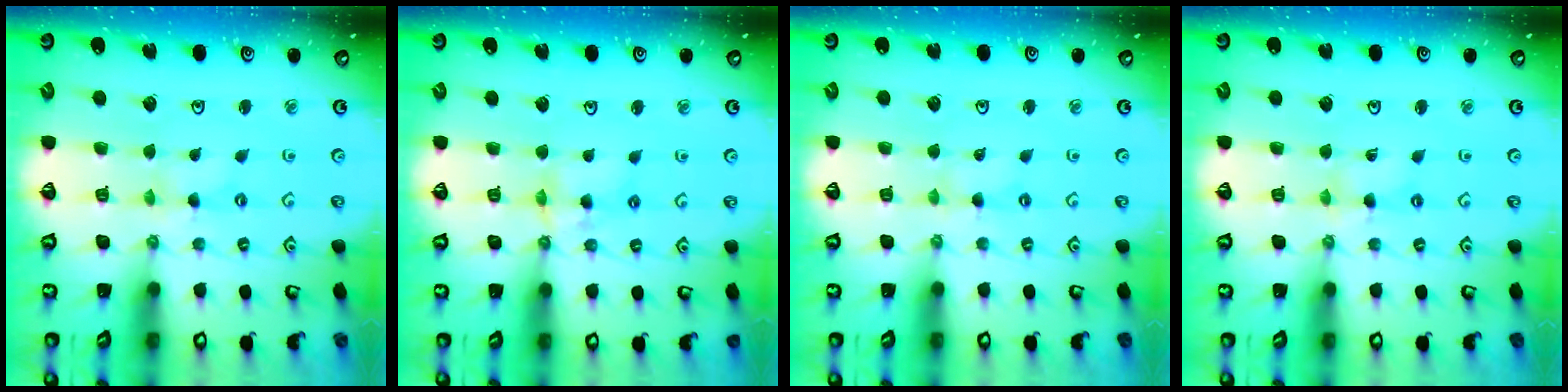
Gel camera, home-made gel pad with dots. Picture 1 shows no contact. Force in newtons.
{"total": 7.0, "press": 7.0, "slide": 0.8}
{"total": 0.8, "press": 0.8, "slide": 0.1}
{"total": 1.6, "press": 1.6, "slide": 0.3}